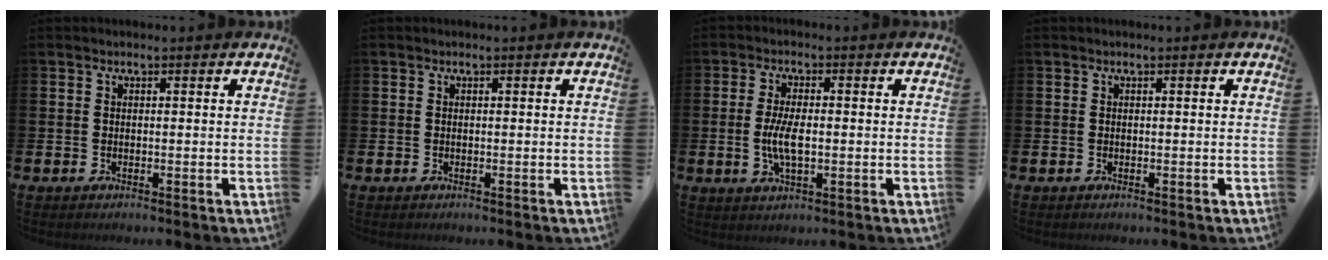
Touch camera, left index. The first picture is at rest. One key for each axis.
{"total": 0.0}
{"total": 4.9, "fx": -0.4, "fy": 2.0, "fz": 4.5, "tx": -0.091, "ty": -0.002, "tz": -0.013}
{"total": 0.0}